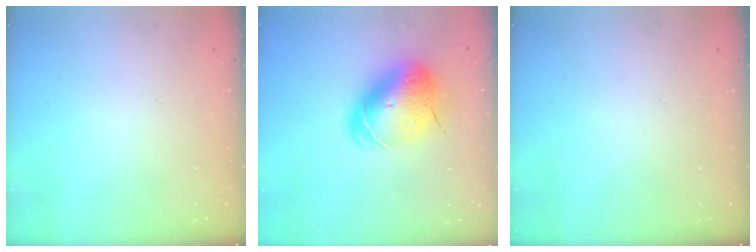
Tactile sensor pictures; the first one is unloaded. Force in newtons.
{"total": 12.1, "press": 11.9, "slide": 2.2}
{"total": 0.0}